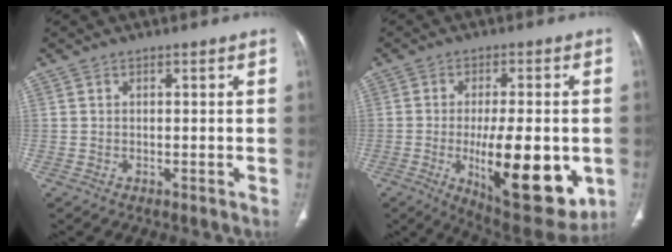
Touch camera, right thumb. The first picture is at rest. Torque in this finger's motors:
{"motor_torque": [2.00, 2.61, 1.25, -1.17, 0.38]}